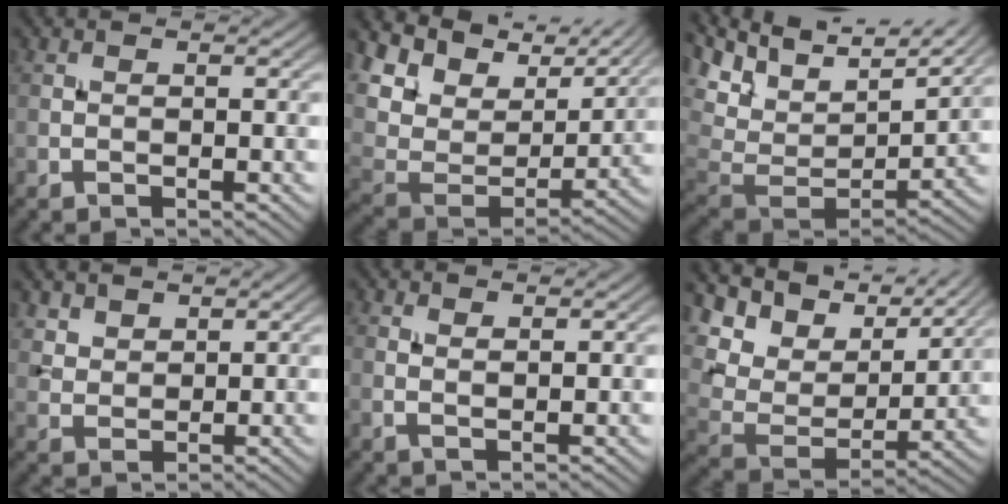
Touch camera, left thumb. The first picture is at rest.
{"total": 14.3, "force": [9.6, 7.3, 7.6], "torque": [-0.212, 0.019, 0.164]}
{"total": 12.6, "force": [5.4, 6.9, 9.1], "torque": [-0.221, 0.006, 0.101]}
{"total": 3.2, "force": [2.4, 1.8, 1.1], "torque": [-0.031, -0.005, 0.060]}
{"total": 1.3, "force": [0.8, 0.3, 1.0], "torque": [-0.022, 0.000, 0.015]}
{"total": 13.9, "force": [9.4, 6.9, 7.6], "torque": [-0.209, 0.016, 0.153]}